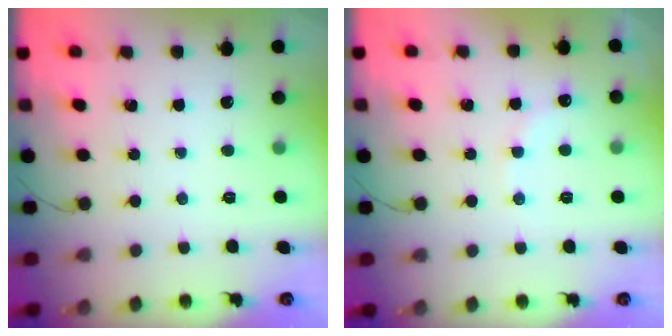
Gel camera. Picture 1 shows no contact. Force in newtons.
{"total": 7.8, "press": 7.7, "slide": 1.6}